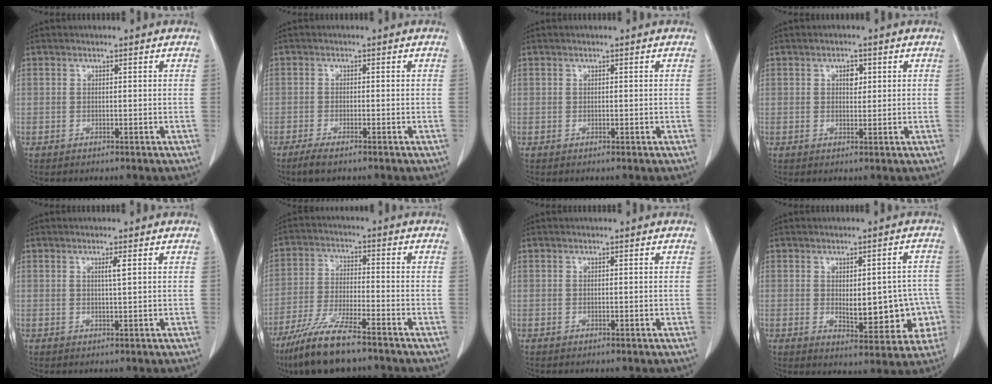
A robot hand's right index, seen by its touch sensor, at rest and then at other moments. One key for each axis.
{"total": 3.1, "fx": -2.3, "fy": 0.5, "fz": 2.0, "tx": -0.041, "ty": -0.006, "tz": -0.038}
{"total": 0.0}
{"total": 2.1, "fx": 0.7, "fy": 1.2, "fz": 1.6, "tx": -0.023, "ty": 0.000, "tz": 0.011}
{"total": 1.3, "fx": 0.5, "fy": 0.3, "fz": 1.2, "tx": -0.022, "ty": 0.001, "tz": 0.008}
{"total": 11.1, "fx": -8.4, "fy": 1.5, "fz": 7.1, "tx": -0.141, "ty": -0.030, "tz": -0.153}
{"total": 0.0}
{"total": 11.2, "fx": -1.6, "fy": 4.9, "fz": 9.9, "tx": -0.115, "ty": 0.018, "tz": -0.005}